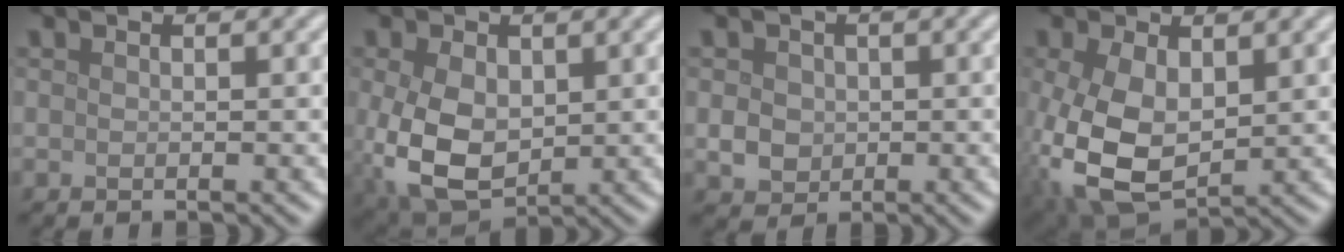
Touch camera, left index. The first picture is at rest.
{"total": 7.5, "force": [-0.3, 5.0, 5.5], "torque": [-0.138, -0.018, 0.006]}
{"total": 2.2, "force": [0.0, 2.0, 1.0], "torque": [-0.015, -0.003, -0.001]}
{"total": 8.4, "force": [-0.9, 5.1, 6.7], "torque": [-0.170, -0.017, -0.010]}